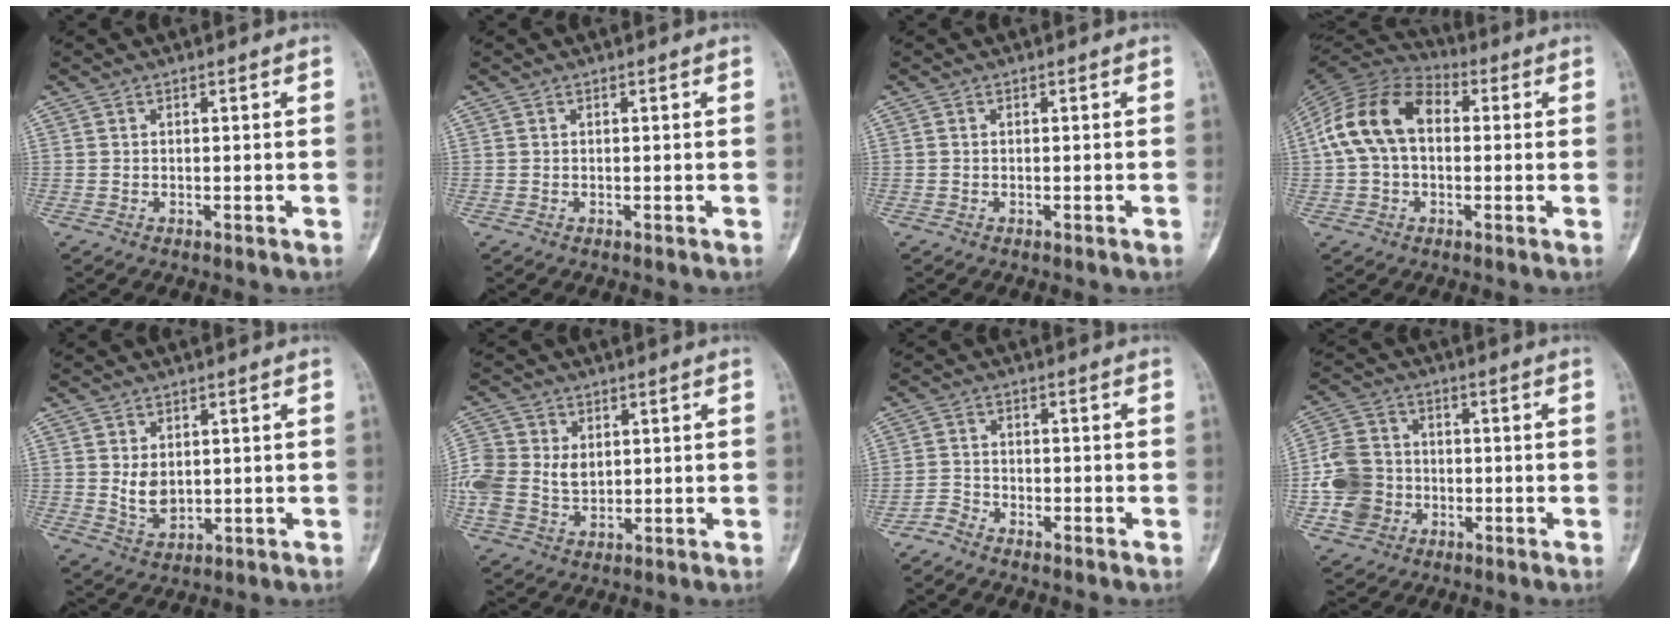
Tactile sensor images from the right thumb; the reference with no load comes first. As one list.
[{"total": 0.0}, {"total": 0.6, "force": [-0.4, 0.0, 0.5], "torque": [-0.010, -0.001, -0.005]}, {"total": 14.6, "force": [1.5, 9.9, 10.6], "torque": [-0.194, 0.039, 0.014]}, {"total": 4.6, "force": [0.7, 3.3, 3.2], "torque": [-0.040, -0.015, 0.024]}, {"total": 13.3, "force": [1.5, 10.7, 7.8], "torque": [-0.193, 0.009, 0.037]}, {"total": 2.7, "force": [-2.5, 0.9, 0.5], "torque": [-0.010, 0.007, -0.056]}, {"total": 9.3, "force": [-2.1, 7.7, 4.8], "torque": [-0.089, 0.013, -0.043]}]